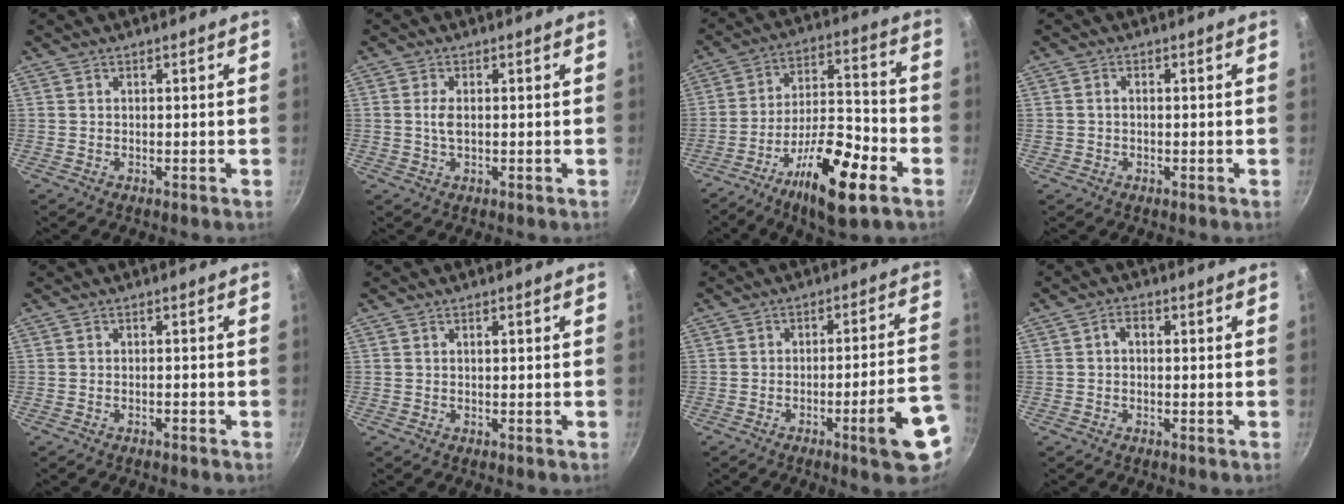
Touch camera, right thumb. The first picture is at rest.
{"total": 2.5, "force": [0.2, 1.3, 2.1], "torque": [-0.042, 0.001, 0.004]}
{"total": 18.3, "force": [-9.4, 5.8, 14.7], "torque": [-0.233, 0.051, -0.161]}
{"total": 1.1, "force": [-0.1, 0.9, 0.6], "torque": [-0.011, 0.006, 0.000]}
{"total": 0.9, "force": [-0.8, 0.2, 0.5], "torque": [-0.014, 0.008, -0.011]}
{"total": 0.7, "force": [0.3, 0.3, 0.5], "torque": [-0.008, 0.003, 0.005]}
{"total": 11.6, "force": [-5.3, 1.7, 10.2], "torque": [-0.128, 0.039, -0.068]}
{"total": 2.2, "force": [0.1, 1.5, 1.5], "torque": [-0.023, 0.008, -0.001]}